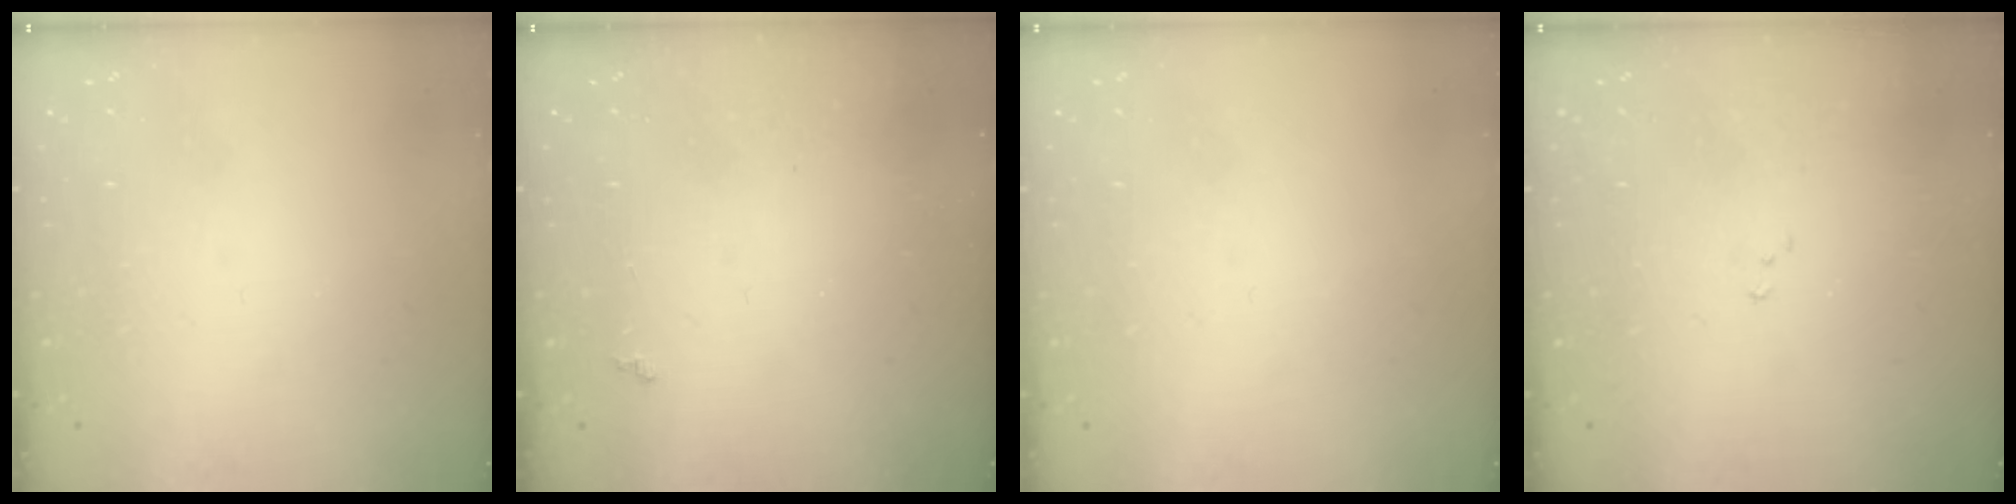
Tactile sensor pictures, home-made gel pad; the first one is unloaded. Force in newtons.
{"total": 1.9, "press": 1.8, "slide": 0.5}
{"total": 0.0}
{"total": 5.4, "press": 5.4, "slide": 0.9}